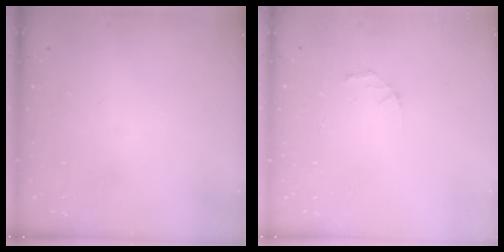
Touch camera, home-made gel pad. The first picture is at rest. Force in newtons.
{"total": 2.1, "press": 2.1, "slide": 0.2}